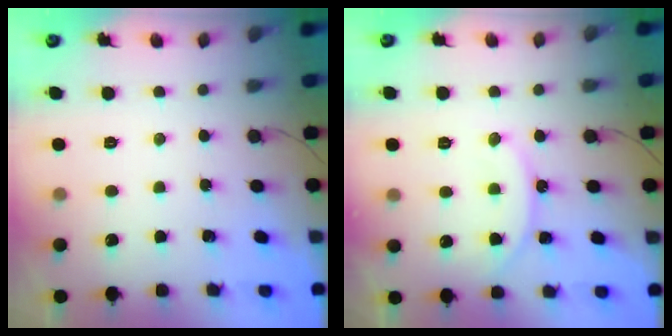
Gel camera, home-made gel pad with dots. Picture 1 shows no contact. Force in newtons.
{"total": 11.4, "press": 11.4, "slide": 0.7}